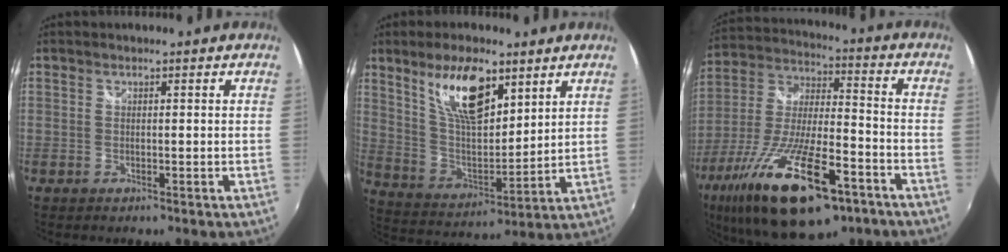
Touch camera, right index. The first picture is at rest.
{"total": 14.7, "force": [8.4, 5.8, 10.6], "torque": [-0.188, 0.003, 0.166]}
{"total": 26.7, "force": [-14.9, 9.2, 20.2], "torque": [-0.391, -0.049, -0.250]}